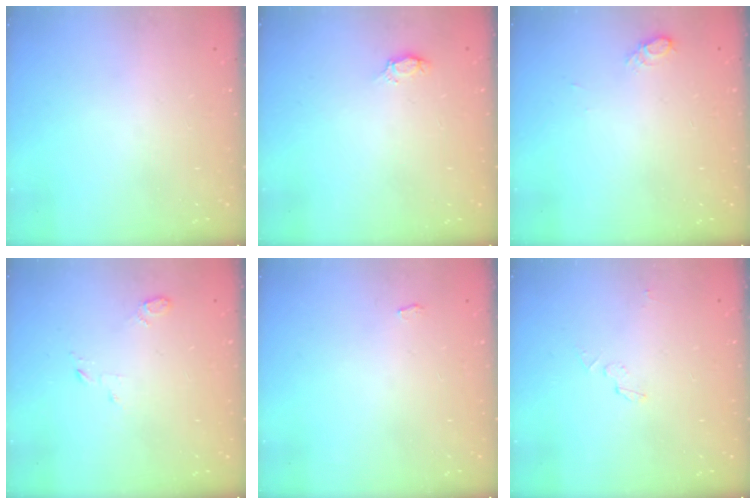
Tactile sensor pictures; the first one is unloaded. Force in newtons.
{"total": 3.1, "press": 3.1, "slide": 0.4}
{"total": 5.7, "press": 5.4, "slide": 1.9}
{"total": 3.3, "press": 3.2, "slide": 0.7}
{"total": 2.7, "press": 2.7, "slide": 0.3}
{"total": 3.2, "press": 3.2, "slide": 0.2}